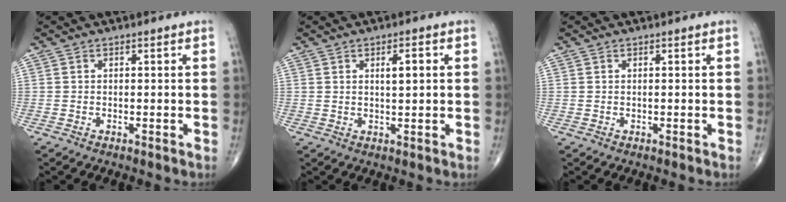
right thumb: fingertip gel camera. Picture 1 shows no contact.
{"total": 3.2, "force": [0.9, 0.9, 2.9], "torque": [-0.043, -0.002, 0.012]}
{"total": 0.0}